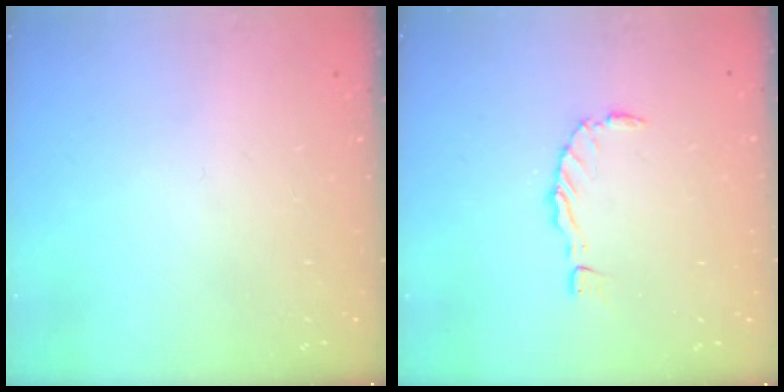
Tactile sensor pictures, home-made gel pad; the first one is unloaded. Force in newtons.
{"total": 0.0}